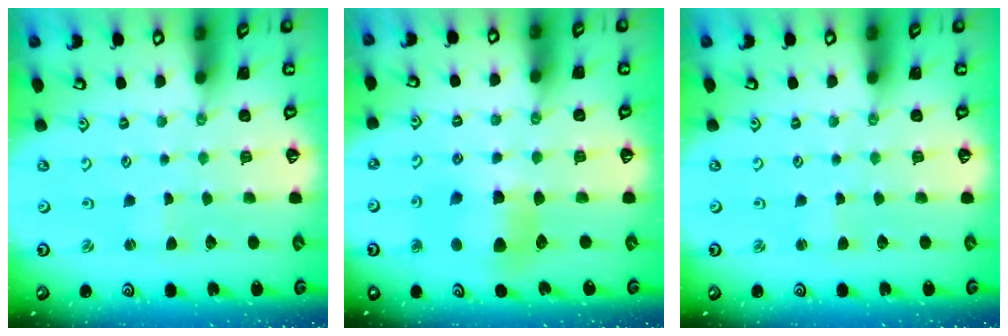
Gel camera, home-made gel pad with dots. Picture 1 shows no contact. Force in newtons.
{"total": 7.6, "press": 7.5, "slide": 1.0}
{"total": 1.4, "press": 1.4, "slide": 0.3}